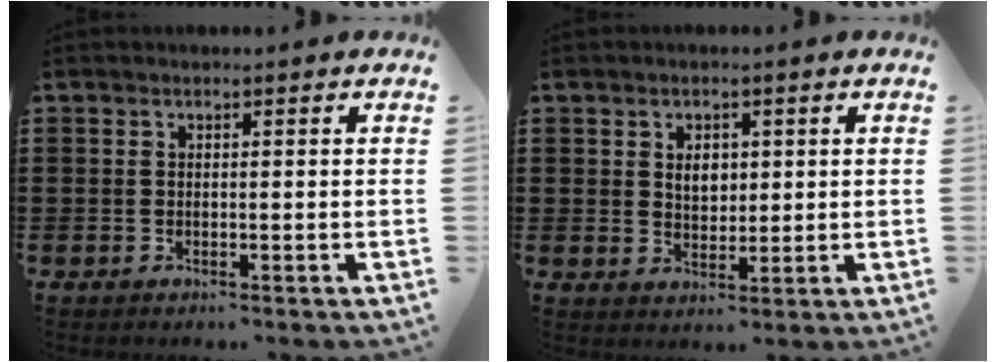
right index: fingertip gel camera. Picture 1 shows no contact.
{"total": 3.1, "force": [0.9, 2.2, 2.1], "torque": [-0.039, 0.005, 0.013]}